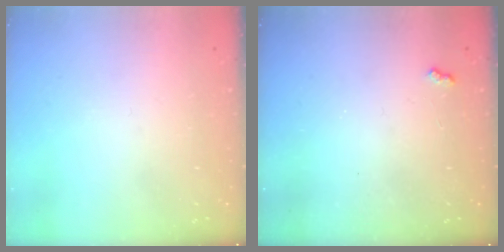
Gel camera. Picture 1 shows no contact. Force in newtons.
{"total": 4.1, "press": 4.0, "slide": 0.6}